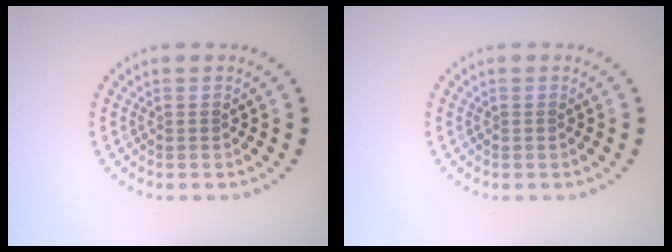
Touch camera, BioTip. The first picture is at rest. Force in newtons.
{"total": 0.0}